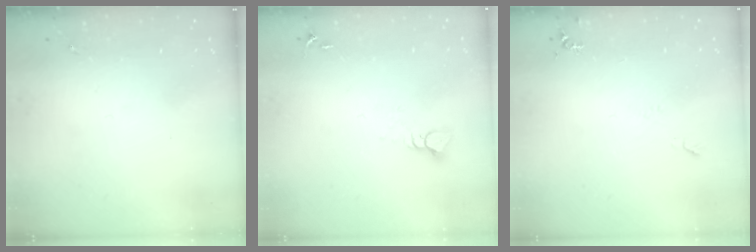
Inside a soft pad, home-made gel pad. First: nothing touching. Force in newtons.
{"total": 3.9, "press": 3.9, "slide": 0.4}
{"total": 5.5, "press": 5.5, "slide": 0.7}